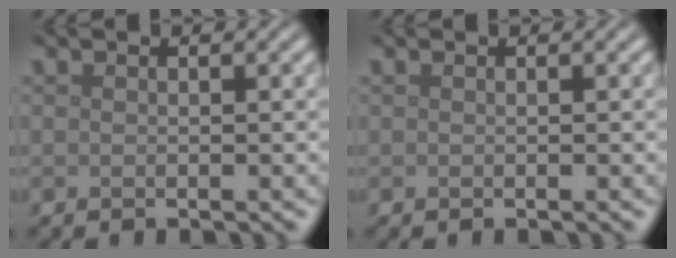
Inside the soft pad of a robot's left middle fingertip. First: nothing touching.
{"total": 0.0}